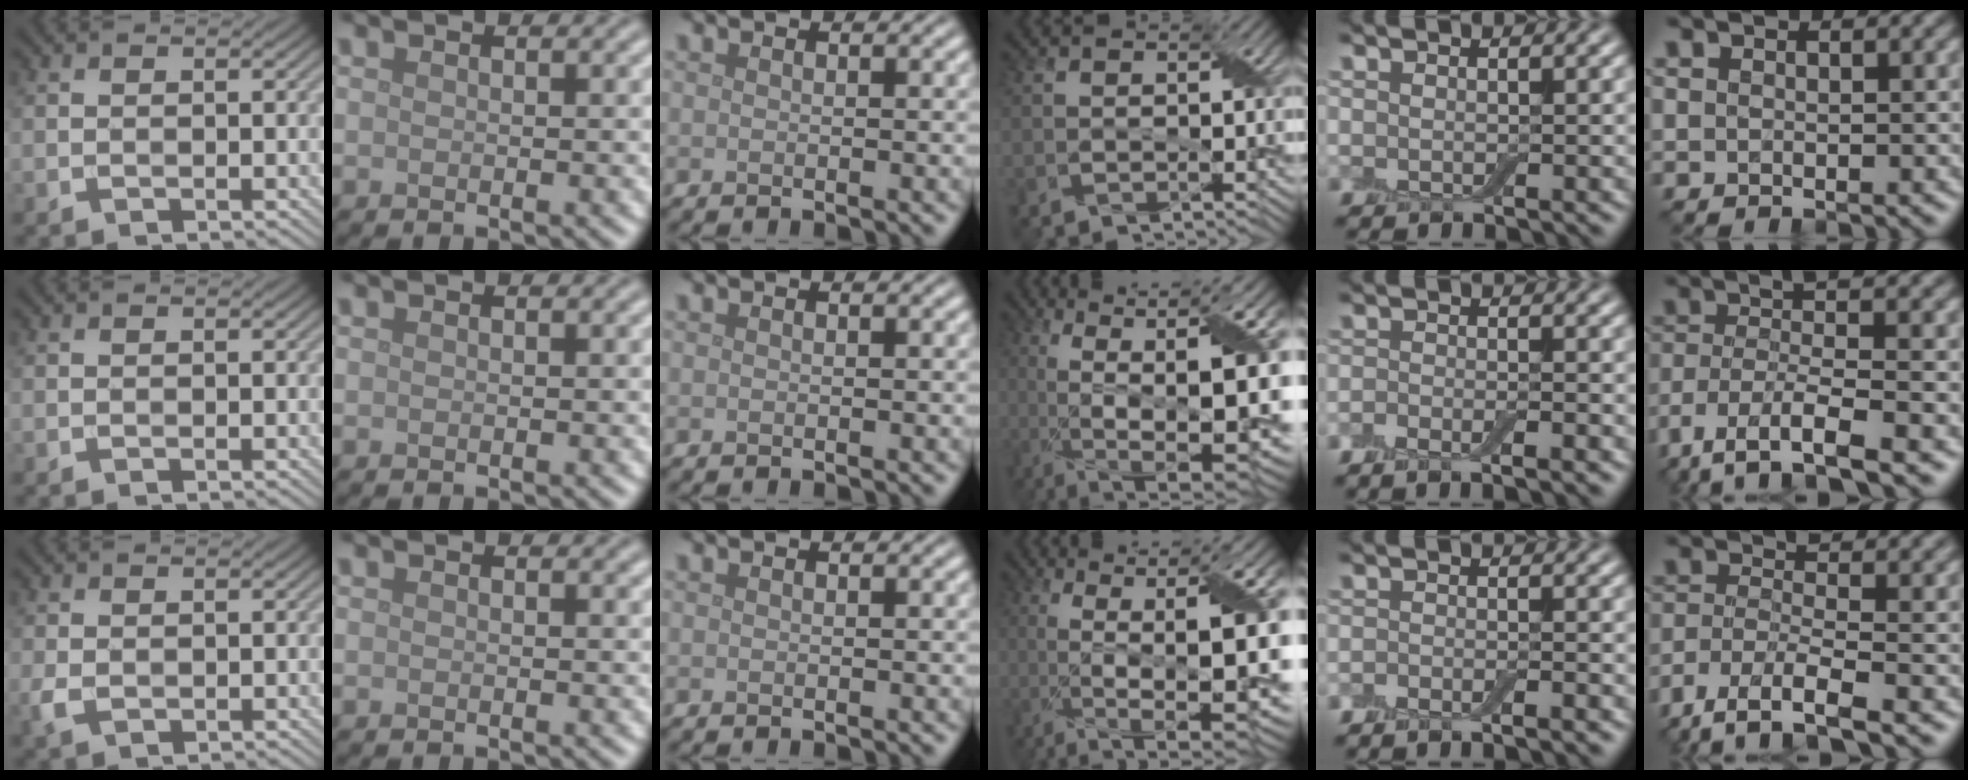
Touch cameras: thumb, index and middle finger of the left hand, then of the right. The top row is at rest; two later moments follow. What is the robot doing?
{"motion": "peel", "object": "bubble wrap"}